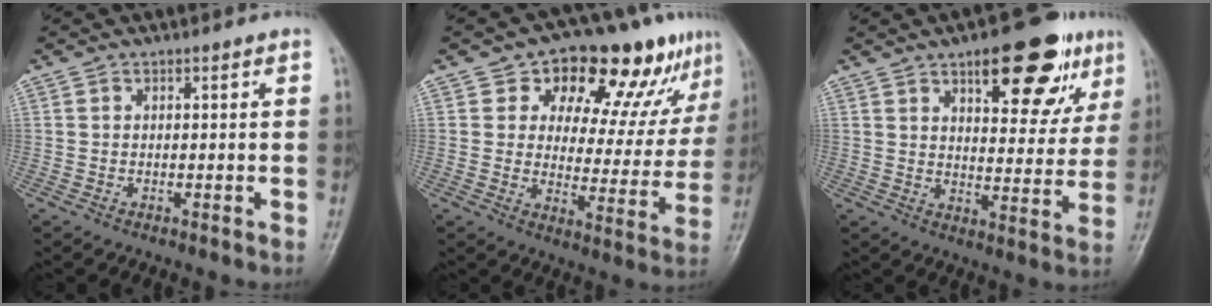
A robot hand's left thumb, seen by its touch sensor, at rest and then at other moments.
{"total": 17.4, "force": [10.4, 8.9, 10.7], "torque": [-0.080, -0.030, 0.146]}
{"total": 16.6, "force": [9.1, 6.9, 12.0], "torque": [-0.115, -0.037, 0.126]}